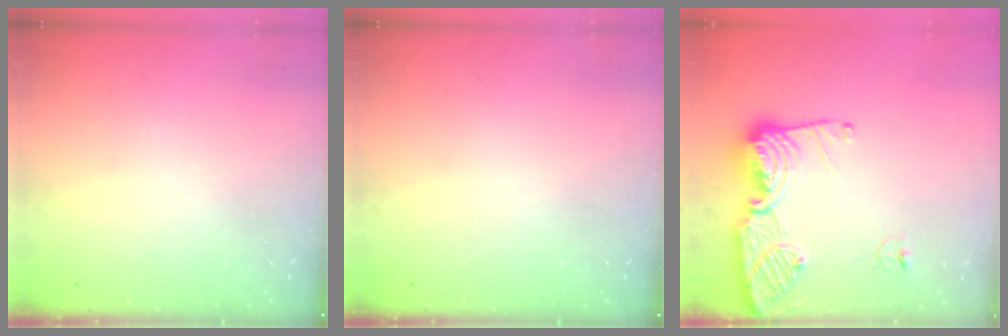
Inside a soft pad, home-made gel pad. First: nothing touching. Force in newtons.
{"total": 0.0}
{"total": 14.0, "press": 13.9, "slide": 1.4}